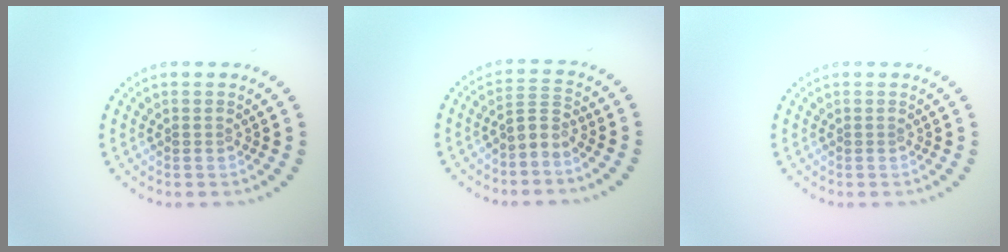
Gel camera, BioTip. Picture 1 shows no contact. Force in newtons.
{"total": 2.0, "press": 1.4, "slide": 1.4}
{"total": 0.0}